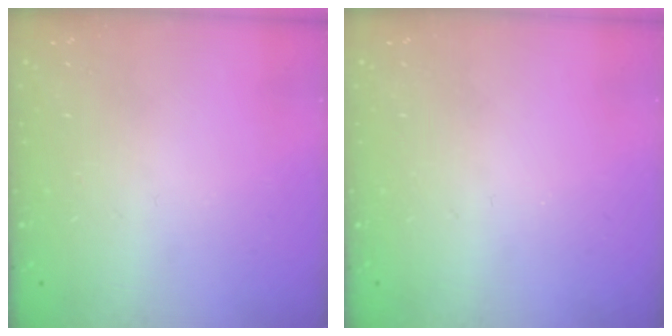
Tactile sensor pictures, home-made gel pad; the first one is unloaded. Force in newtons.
{"total": 0.0}